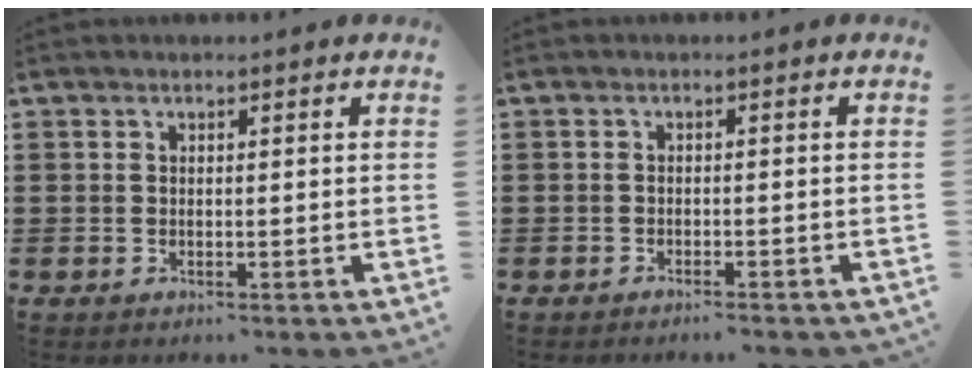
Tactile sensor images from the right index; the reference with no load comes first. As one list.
[{"total": 1.1, "force": [-1.1, 0.1, 0.2], "torque": [-0.008, 0.001, -0.022]}]